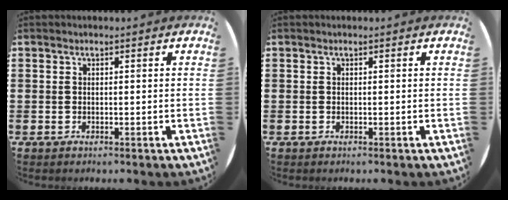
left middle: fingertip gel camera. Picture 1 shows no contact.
{"total": 0.0}